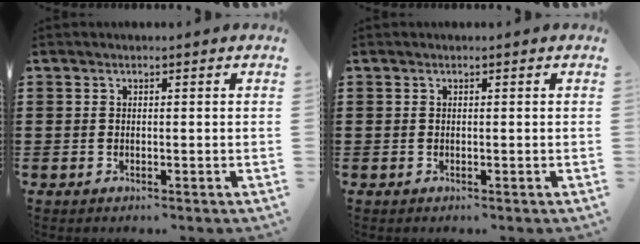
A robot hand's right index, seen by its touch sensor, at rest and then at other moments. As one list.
[{"total": 0.0}]